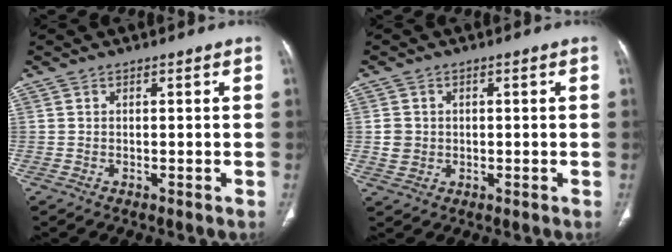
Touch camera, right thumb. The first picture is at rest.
{"total": 3.2, "force": [0.0, 3.0, 1.2], "torque": [-0.010, 0.004, 0.006]}